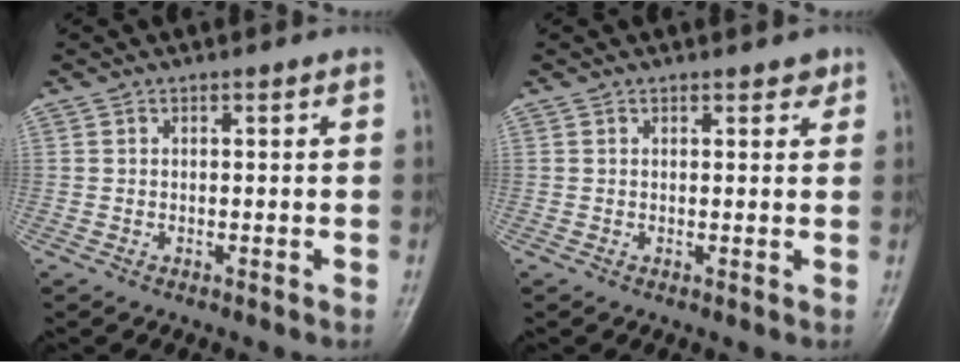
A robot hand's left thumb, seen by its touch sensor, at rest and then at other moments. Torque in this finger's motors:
{"motor_torque": [0.00, 0.22, -0.10, -0.08, 0.04]}